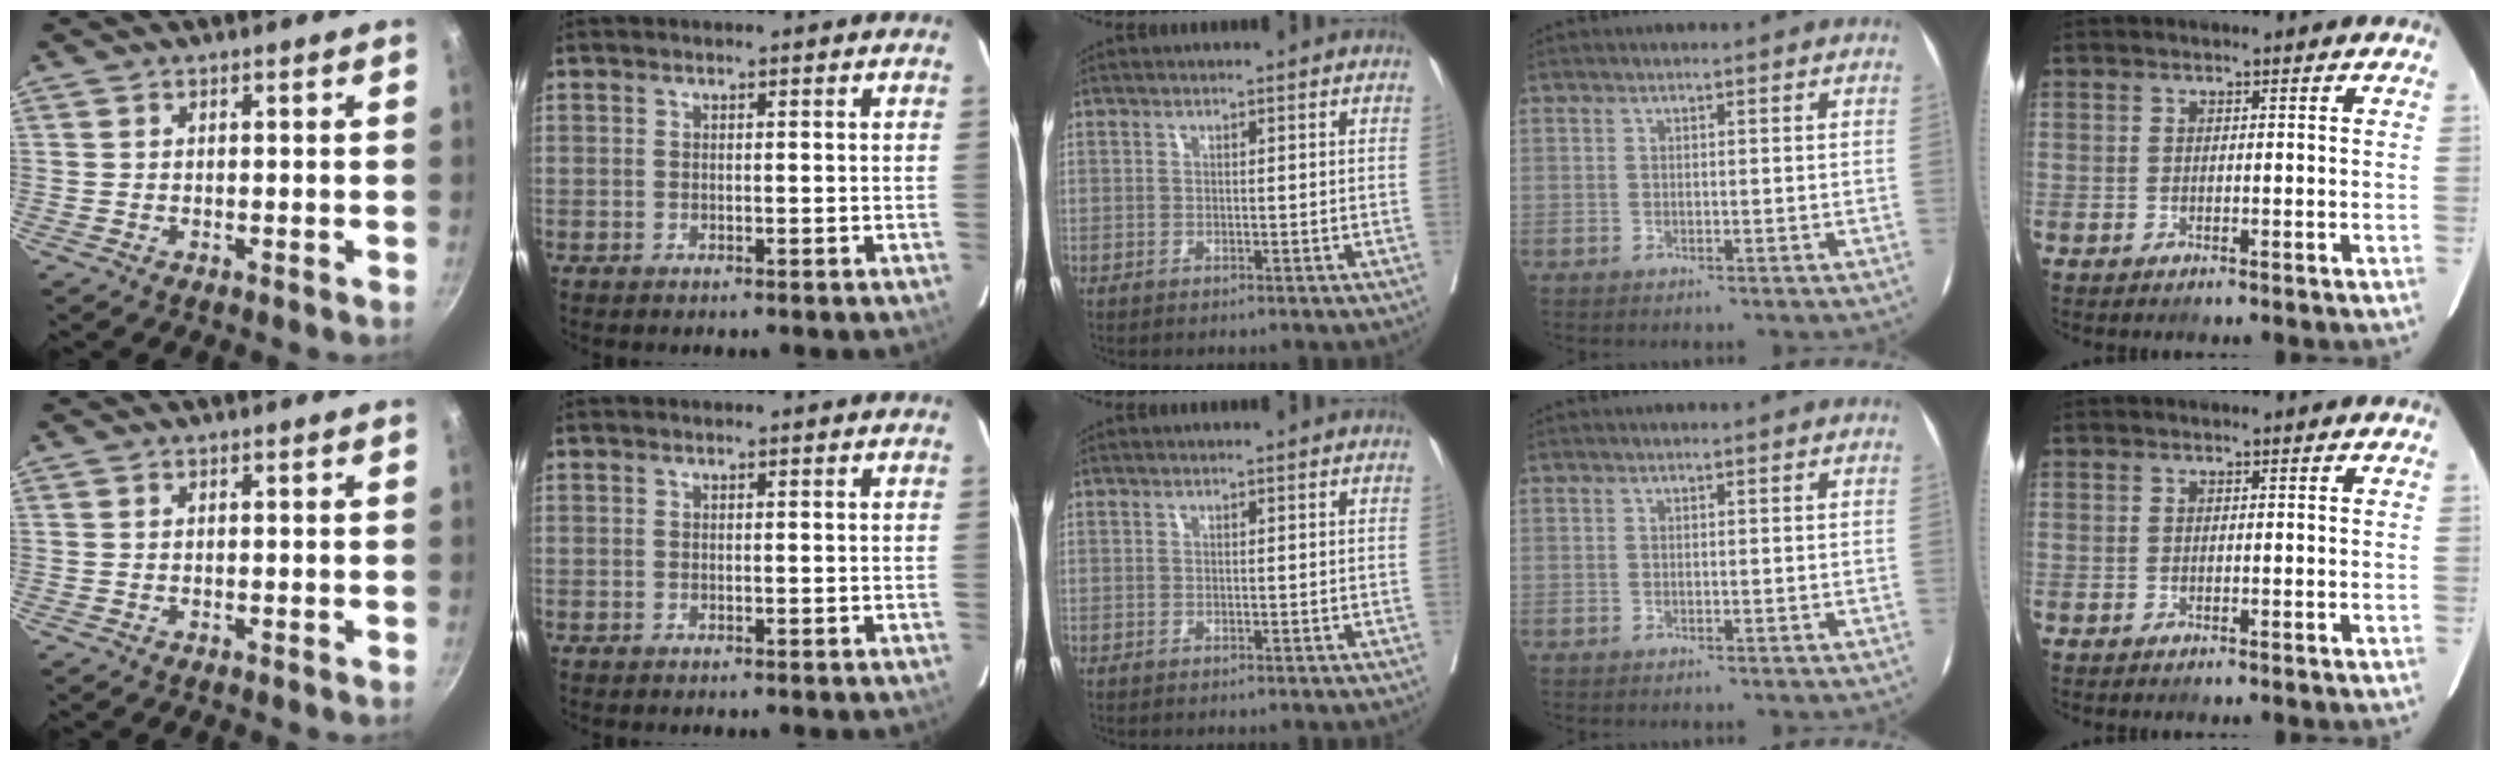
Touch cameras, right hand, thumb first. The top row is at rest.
{}